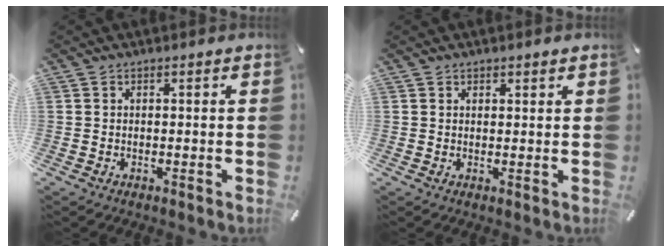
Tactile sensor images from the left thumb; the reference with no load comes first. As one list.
[{"total": 1.0, "force": [0.7, 0.6, 0.1], "torque": [0.005, -0.004, 0.013]}]